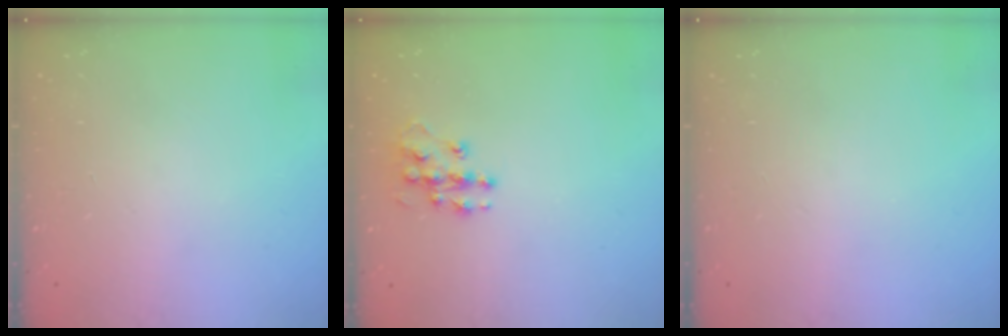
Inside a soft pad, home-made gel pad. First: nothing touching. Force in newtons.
{"total": 10.6, "press": 10.6, "slide": 0.6}
{"total": 0.0}